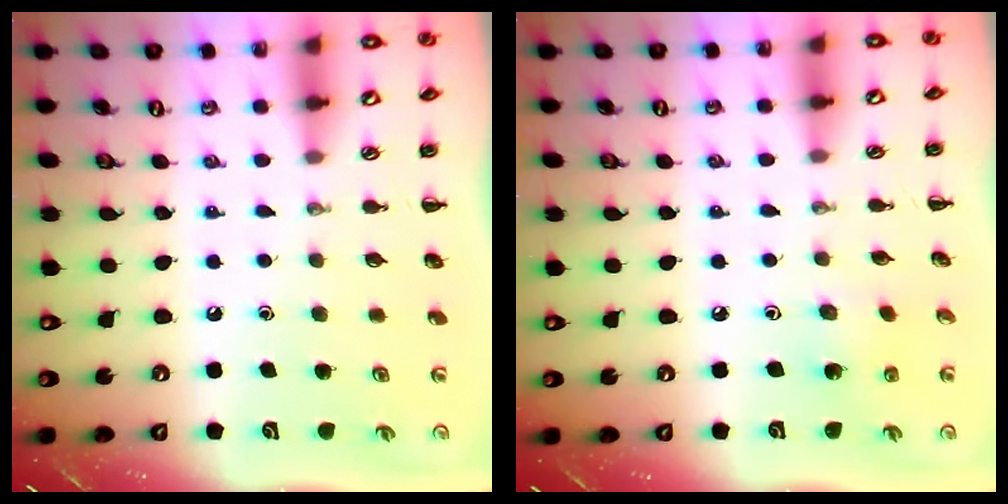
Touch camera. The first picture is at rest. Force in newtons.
{"total": 2.1, "press": 2.0, "slide": 0.7}